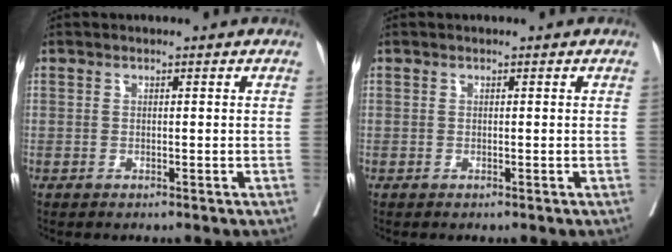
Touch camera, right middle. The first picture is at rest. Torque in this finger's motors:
{"motor_torque": [0.38, -0.38, 0.12, -0.01]}